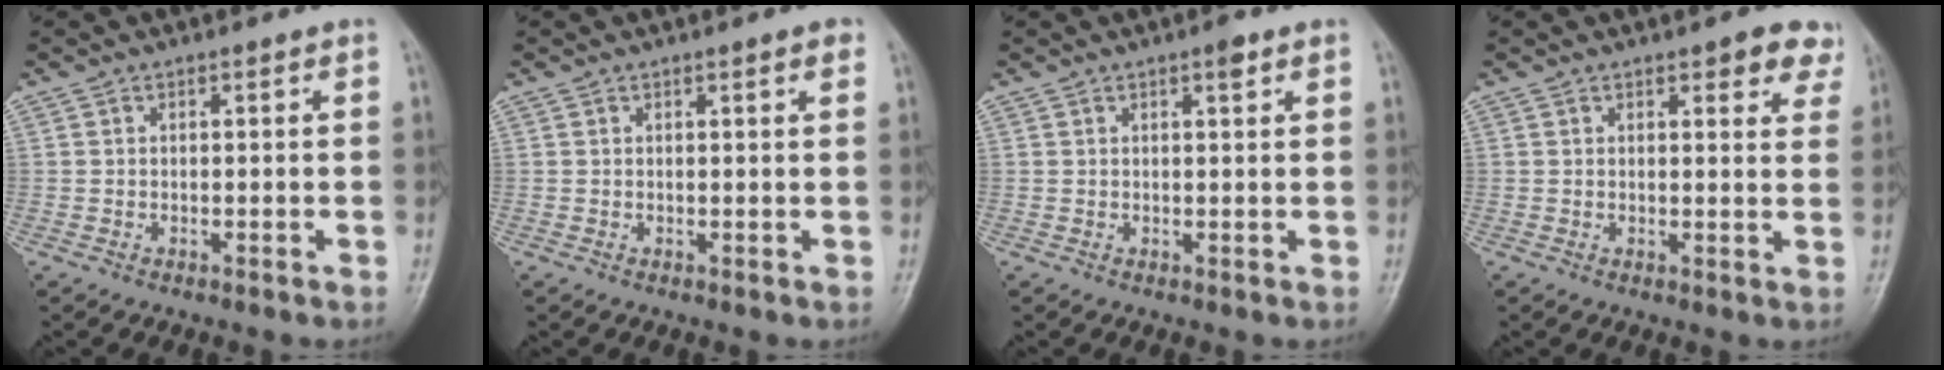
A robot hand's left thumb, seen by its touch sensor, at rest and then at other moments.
{"total": 1.6, "force": [0.9, 0.2, 1.3], "torque": [-0.019, -0.002, 0.010]}
{"total": 1.8, "force": [1.1, 0.4, 1.4], "torque": [-0.019, -0.003, 0.015]}
{"total": 5.9, "force": [3.8, 2.4, 3.8], "torque": [-0.013, -0.013, 0.036]}